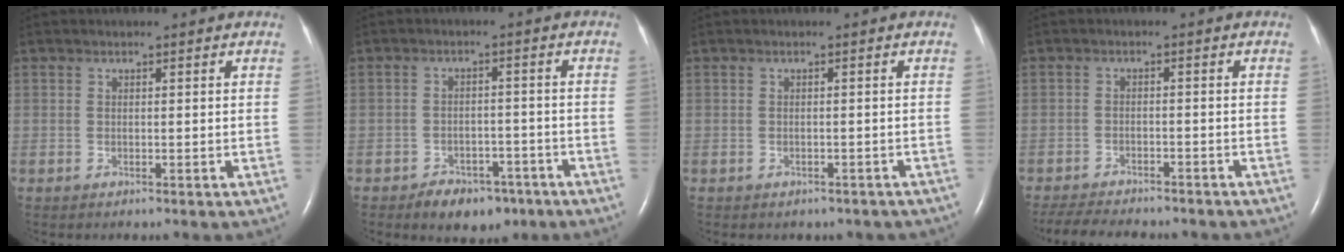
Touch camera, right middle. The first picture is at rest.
{"total": 6.5, "force": [-4.5, 3.8, 2.8], "torque": [-0.040, 0.007, -0.062]}
{"total": 4.5, "force": [-3.7, 2.3, 1.1], "torque": [-0.010, 0.014, -0.033]}
{"total": 12.2, "force": [-10.8, 2.9, 5.0], "torque": [-0.090, -0.012, -0.146]}